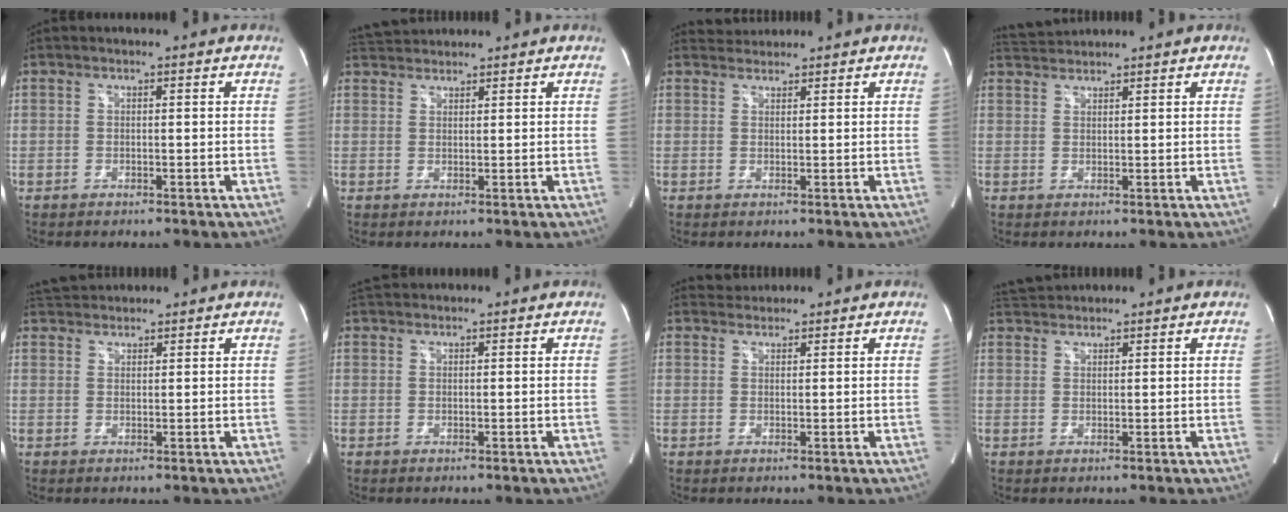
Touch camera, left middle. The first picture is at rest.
{"total": 3.7, "force": [3.6, 0.6, 0.2], "torque": [-0.014, 0.028, 0.070]}
{"total": 2.1, "force": [2.0, 0.3, -0.5], "torque": [0.001, 0.017, 0.039]}
{"total": 2.9, "force": [2.8, -0.2, -0.3], "torque": [-0.005, 0.015, 0.060]}
{"total": 3.9, "force": [3.8, 0.8, 0.4], "torque": [-0.014, 0.031, 0.072]}
{"total": 2.2, "force": [2.1, 0.5, 0.4], "torque": [-0.011, 0.026, 0.039]}
{"total": 1.7, "force": [1.6, 0.3, -0.5], "torque": [0.001, 0.014, 0.031]}
{"total": 3.1, "force": [3.1, 0.2, 0.0], "torque": [-0.011, 0.023, 0.062]}